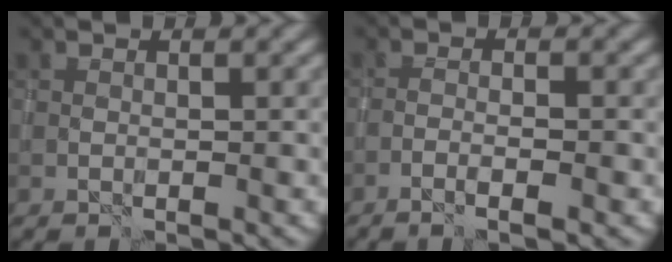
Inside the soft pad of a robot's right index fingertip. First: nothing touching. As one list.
[{"total": 2.2, "force": [-1.3, 0.0, 1.8], "torque": [-0.039, 0.009, -0.028]}]